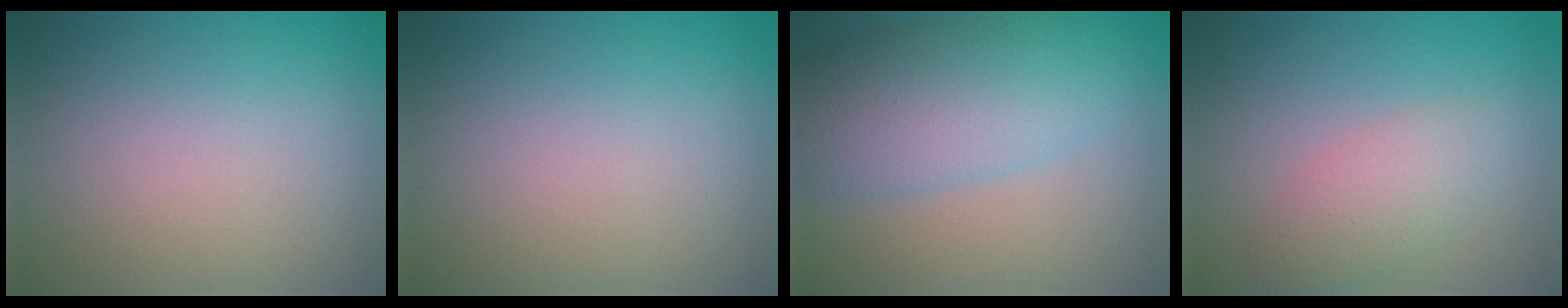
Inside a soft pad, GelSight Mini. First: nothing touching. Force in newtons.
{"total": 0.0}
{"total": 7.0, "press": 7.0, "slide": 0.3}
{"total": 3.0, "press": 3.0, "slide": 0.1}